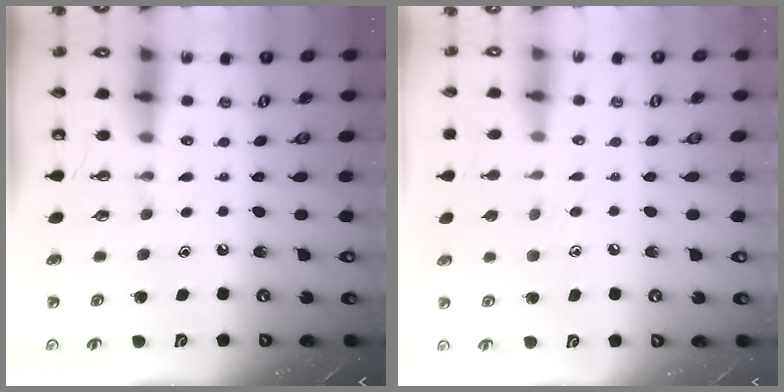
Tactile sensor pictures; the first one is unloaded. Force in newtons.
{"total": 6.6, "press": 6.6, "slide": 0.5}